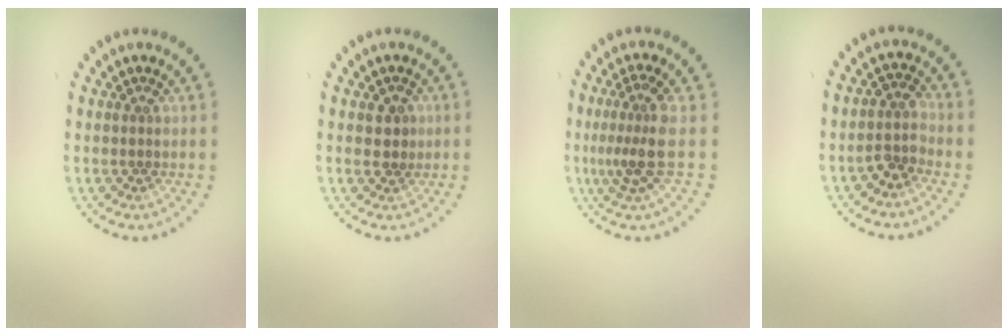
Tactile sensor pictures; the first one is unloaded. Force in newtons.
{"total": 1.9, "press": 1.8, "slide": 0.7}
{"total": 3.3, "press": 2.3, "slide": 2.3}
{"total": 2.2, "press": 1.7, "slide": 1.3}